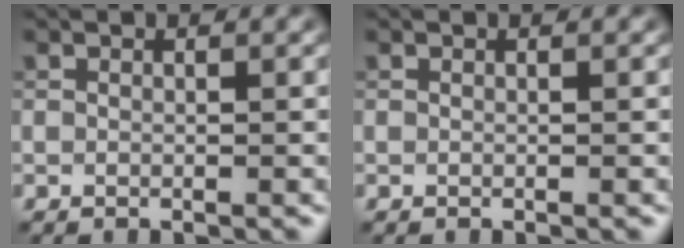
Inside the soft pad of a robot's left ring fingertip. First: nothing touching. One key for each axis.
{"total": 0.0}